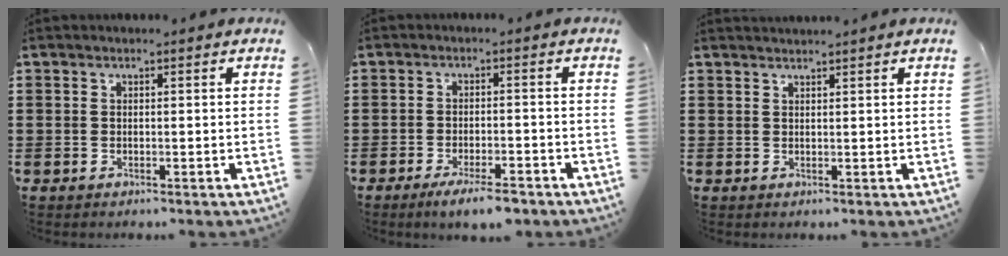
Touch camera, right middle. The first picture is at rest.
{"total": 4.1, "force": [-3.1, 0.6, 2.6], "torque": [-0.045, 0.000, -0.055]}
{"total": 1.2, "force": [1.2, -0.1, 0.1], "torque": [-0.002, -0.002, 0.023]}